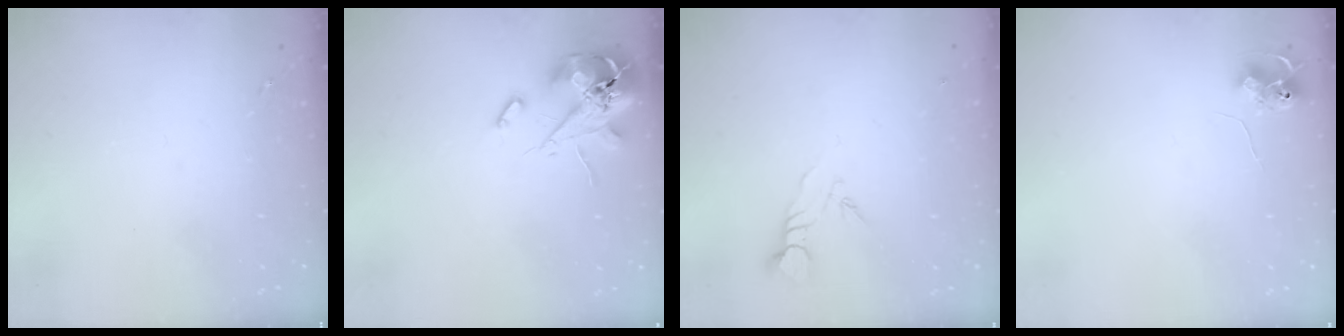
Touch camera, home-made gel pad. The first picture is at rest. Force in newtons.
{"total": 13.0, "press": 12.8, "slide": 2.1}
{"total": 3.9, "press": 3.9, "slide": 0.3}
{"total": 7.9, "press": 7.8, "slide": 0.9}